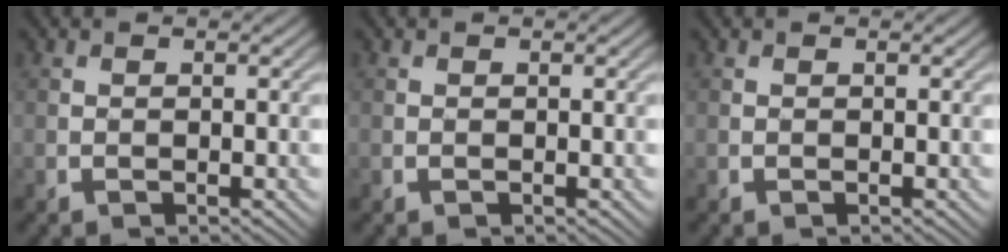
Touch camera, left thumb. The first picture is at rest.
{"total": 0.0}
{"total": 0.0}